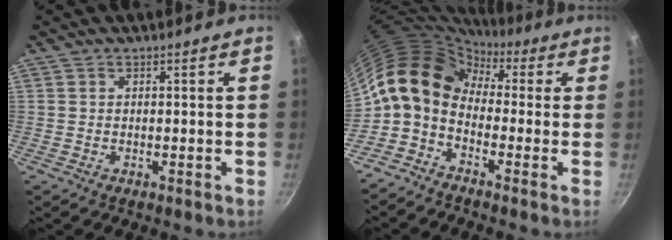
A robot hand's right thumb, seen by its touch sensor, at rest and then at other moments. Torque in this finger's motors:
{"motor_torque": [0.87, 2.24, 1.01, -1.10, 0.48]}